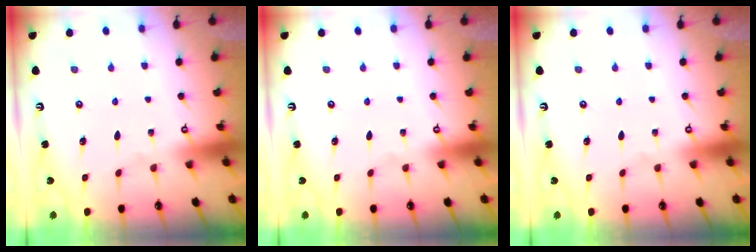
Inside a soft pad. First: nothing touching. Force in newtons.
{"total": 0.0}
{"total": 0.0}